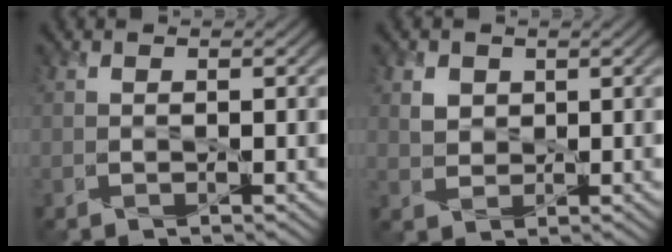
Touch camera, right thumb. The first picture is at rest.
{"total": 2.0, "force": [1.2, 1.6, 0.3], "torque": [-0.013, -0.003, 0.023]}